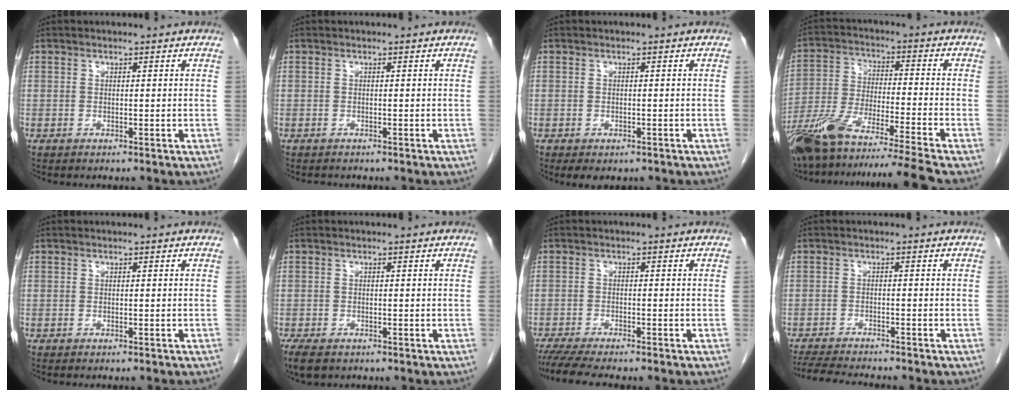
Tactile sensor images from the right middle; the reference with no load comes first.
{"total": 0.8, "force": [-0.7, 0.3, 0.1], "torque": [-0.009, -0.002, -0.011]}
{"total": 3.2, "force": [-2.2, 1.7, 1.6], "torque": [-0.015, -0.003, -0.024]}
{"total": 18.5, "force": [-15.8, -2.0, 9.4], "torque": [-0.180, -0.033, -0.276]}
{"total": 2.6, "force": [-2.3, 0.1, 1.1], "torque": [-0.017, -0.001, -0.026]}
{"total": 5.5, "force": [-3.8, 2.8, 2.9], "torque": [-0.057, -0.012, -0.059]}
{"total": 8.7, "force": [-7.4, 1.0, 4.4], "torque": [-0.065, -0.013, -0.114]}
{"total": 9.3, "force": [-8.5, 0.8, 3.7], "torque": [-0.058, -0.013, -0.131]}